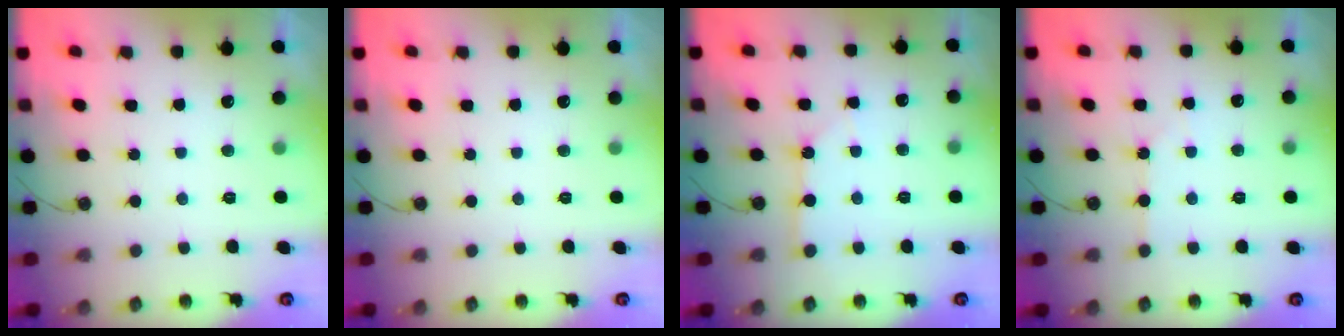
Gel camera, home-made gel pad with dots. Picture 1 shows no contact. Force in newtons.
{"total": 0.0}
{"total": 2.2, "press": 2.2, "slide": 0.4}
{"total": 3.6, "press": 3.6, "slide": 0.6}